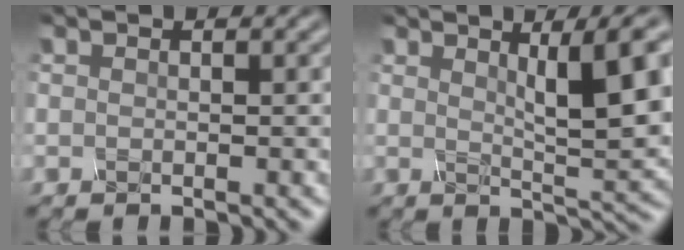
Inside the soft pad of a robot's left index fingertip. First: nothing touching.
{"total": 9.0, "force": [3.1, 2.2, 8.2], "torque": [-0.102, 0.006, 0.054]}